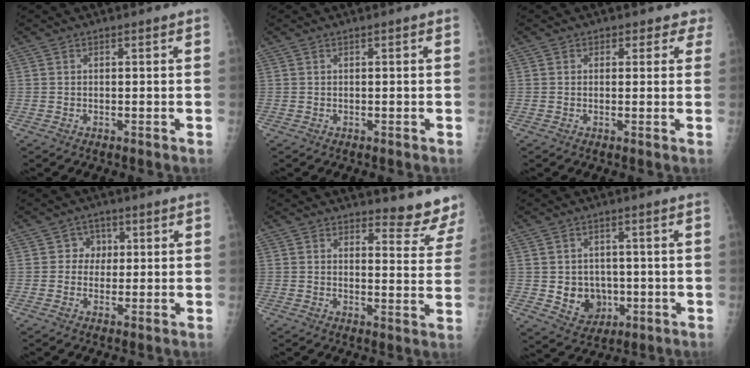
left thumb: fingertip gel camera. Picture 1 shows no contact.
{"total": 0.0}
{"total": 2.9, "force": [1.7, 2.3, 0.2], "torque": [0.031, -0.007, 0.004]}
{"total": 3.5, "force": [0.6, 3.3, 0.9], "torque": [0.020, 0.008, 0.001]}
{"total": 7.7, "force": [7.5, 1.7, 0.2], "torque": [0.024, -0.082, 0.071]}
{"total": 7.6, "force": [-1.0, 6.6, 3.7], "torque": [-0.022, 0.002, -0.001]}